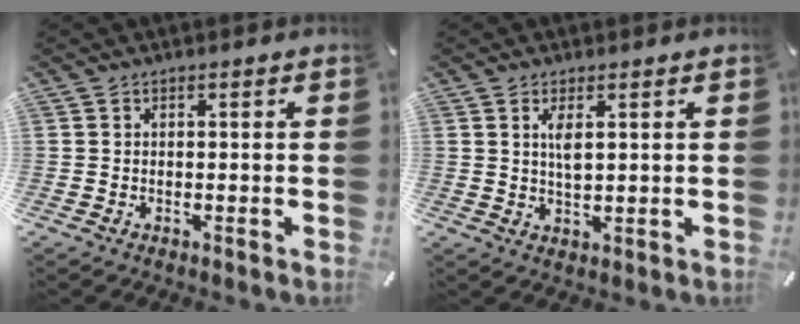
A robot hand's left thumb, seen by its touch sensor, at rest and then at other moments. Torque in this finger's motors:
{"motor_torque": [0.06, -0.13, 0.33, 0.21, 0.01]}